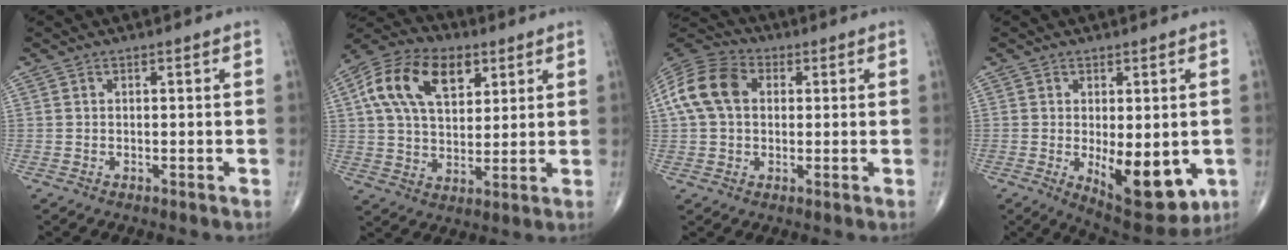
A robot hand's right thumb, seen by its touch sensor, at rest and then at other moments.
{"total": 16.9, "force": [6.5, 10.2, 11.8], "torque": [-0.198, 0.002, 0.112]}
{"total": 12.9, "force": [2.3, 9.3, 8.6], "torque": [-0.169, 0.029, 0.033]}
{"total": 13.1, "force": [-2.8, 5.8, 11.4], "torque": [-0.136, -0.024, -0.022]}